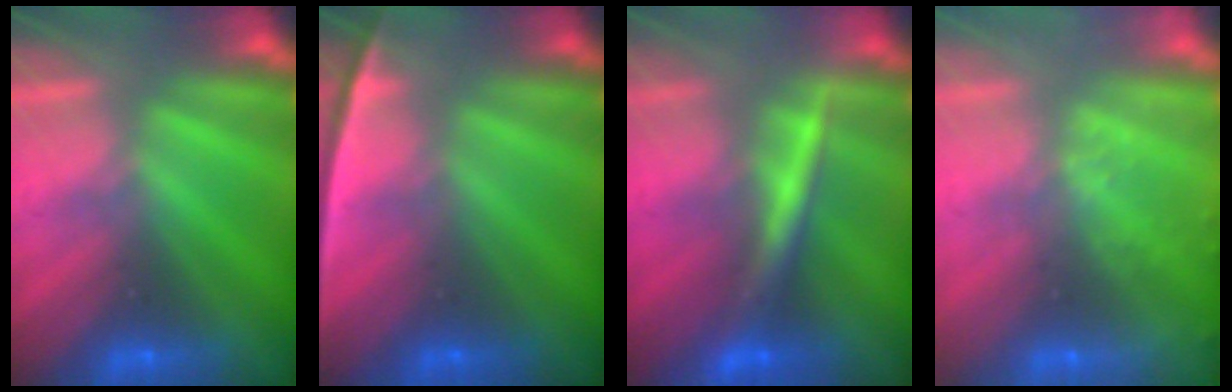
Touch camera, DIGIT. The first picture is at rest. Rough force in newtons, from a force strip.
{"total": 2.4}
{"total": 2.4}
{"total": 2.4}